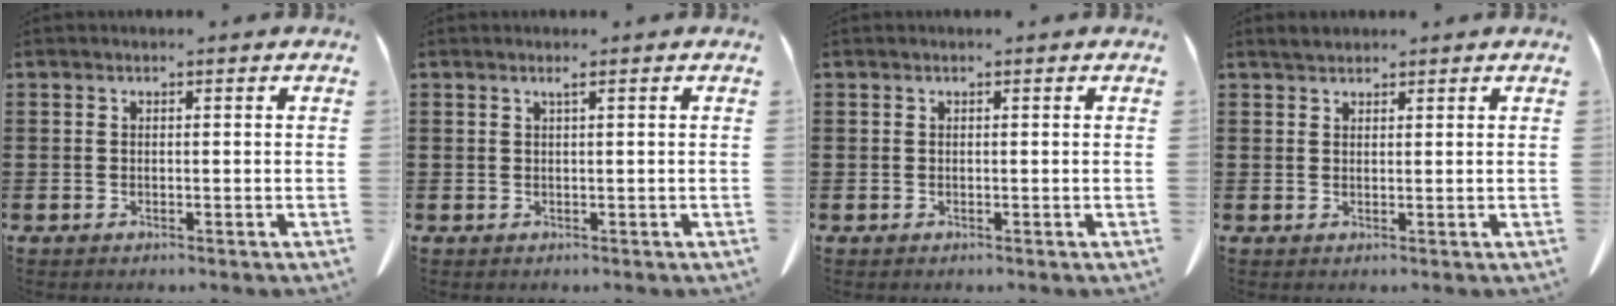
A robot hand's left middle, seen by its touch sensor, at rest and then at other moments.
{"total": 0.8, "force": [0.4, -0.2, 0.7], "torque": [-0.012, -0.003, 0.007]}
{"total": 0.0}
{"total": 1.3, "force": [1.3, 0.4, 0.2], "torque": [-0.007, 0.003, 0.025]}